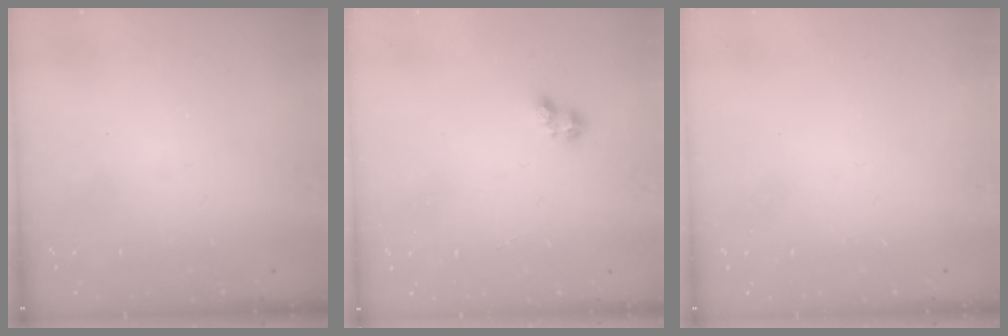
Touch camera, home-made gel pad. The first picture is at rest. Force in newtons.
{"total": 2.4, "press": 2.3, "slide": 0.8}
{"total": 0.0}